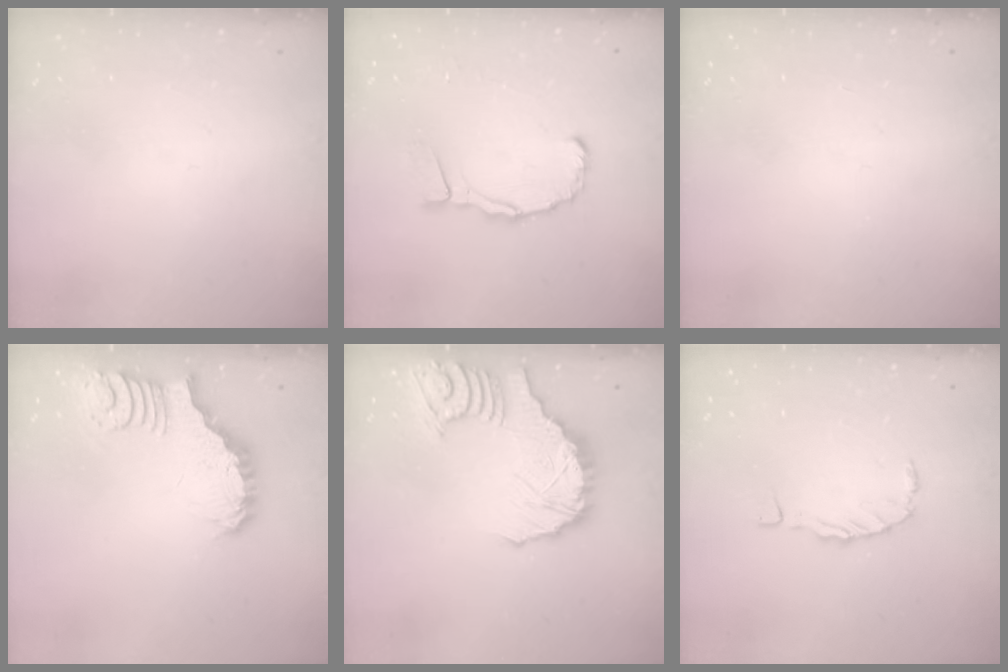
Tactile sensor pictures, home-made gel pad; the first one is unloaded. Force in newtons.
{"total": 9.6, "press": 9.5, "slide": 1.3}
{"total": 1.9, "press": 1.7, "slide": 0.8}
{"total": 3.1, "press": 3.1, "slide": 0.6}
{"total": 14.2, "press": 14.1, "slide": 2.0}
{"total": 0.0}